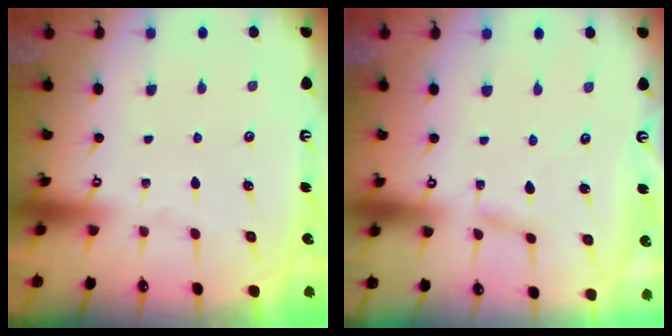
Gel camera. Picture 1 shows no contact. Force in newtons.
{"total": 2.3, "press": 2.3, "slide": 0.2}